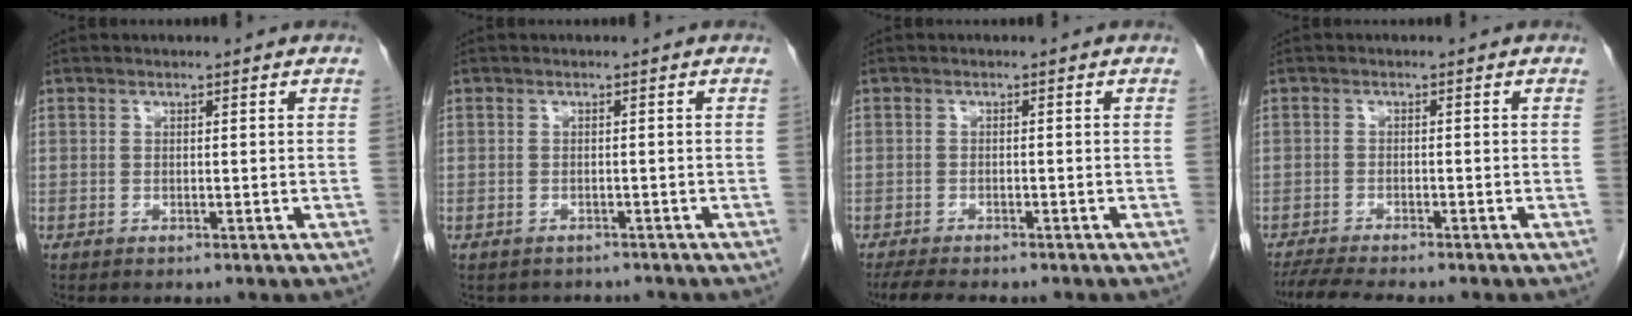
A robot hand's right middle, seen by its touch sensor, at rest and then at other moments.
{"total": 3.2, "force": [-2.8, 1.6, 0.0], "torque": [-0.004, 0.005, -0.039]}
{"total": 6.3, "force": [-5.3, 1.4, 3.1], "torque": [-0.048, -0.012, -0.078]}
{"total": 7.0, "force": [-6.1, 0.5, 3.4], "torque": [-0.053, -0.014, -0.098]}